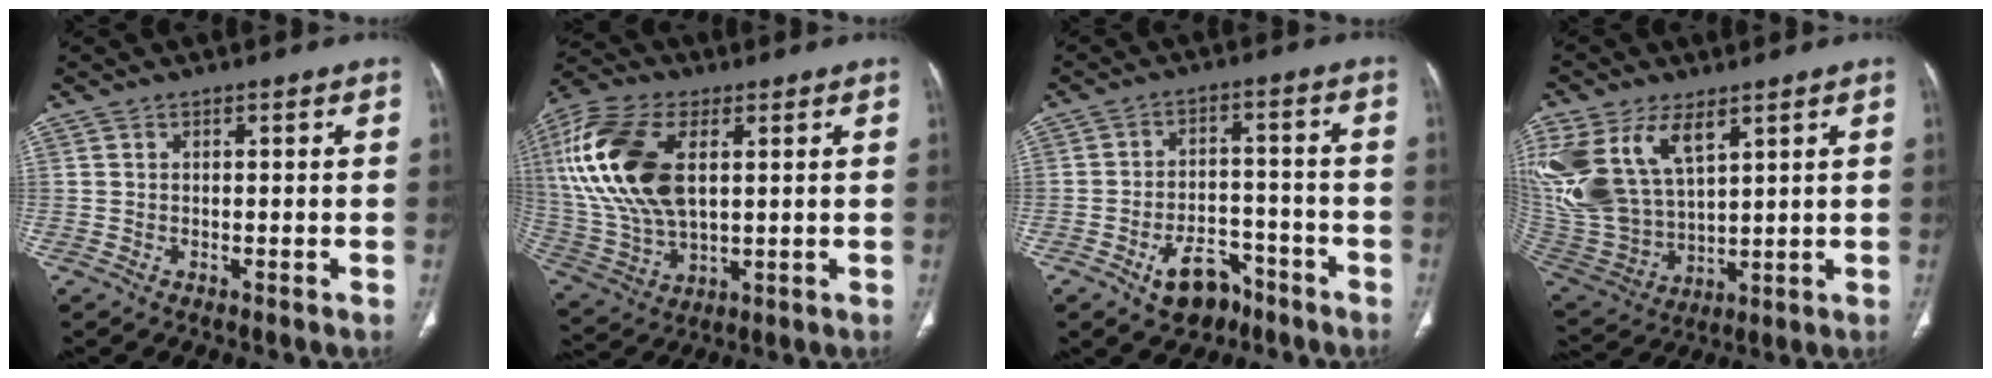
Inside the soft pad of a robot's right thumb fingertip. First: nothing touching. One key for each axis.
{"total": 21.3, "fx": 4.9, "fy": 11.6, "fz": 17.2, "tx": -0.373, "ty": -0.007, "tz": 0.093}
{"total": 8.6, "fx": -5.2, "fy": 5.4, "fz": 4.2, "tx": -0.043, "ty": 0.042, "tz": -0.075}
{"total": 20.8, "fx": 9.2, "fy": 12.0, "fz": 14.3, "tx": -0.315, "ty": -0.019, "tz": 0.194}